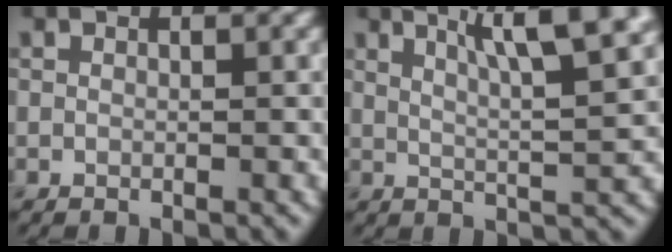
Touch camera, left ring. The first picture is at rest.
{"total": 7.4, "force": [4.0, 1.4, 6.1], "torque": [-0.074, 0.018, 0.054]}